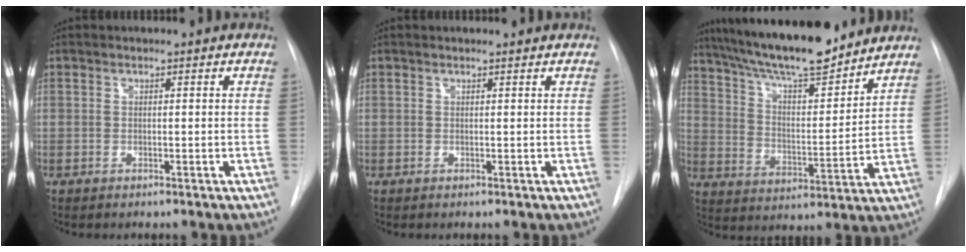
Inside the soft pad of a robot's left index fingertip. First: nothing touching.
{"total": 1.5, "force": [1.5, 0.0, 0.1], "torque": [-0.011, 0.008, 0.017]}
{"total": 18.9, "force": [16.2, 2.7, 9.2], "torque": [-0.164, 0.011, 0.265]}